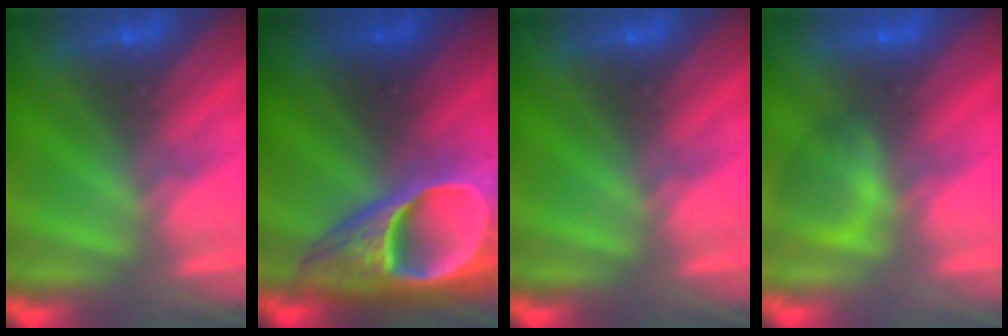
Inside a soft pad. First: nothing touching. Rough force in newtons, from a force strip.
{"total": 9.1}
{"total": 0.0}
{"total": 2.2}